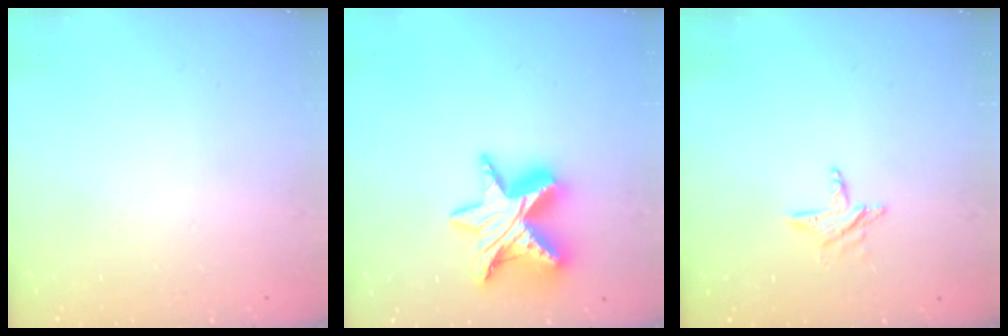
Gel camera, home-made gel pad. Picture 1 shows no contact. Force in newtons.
{"total": 14.6, "press": 14.6, "slide": 1.0}
{"total": 4.5, "press": 4.5, "slide": 0.4}